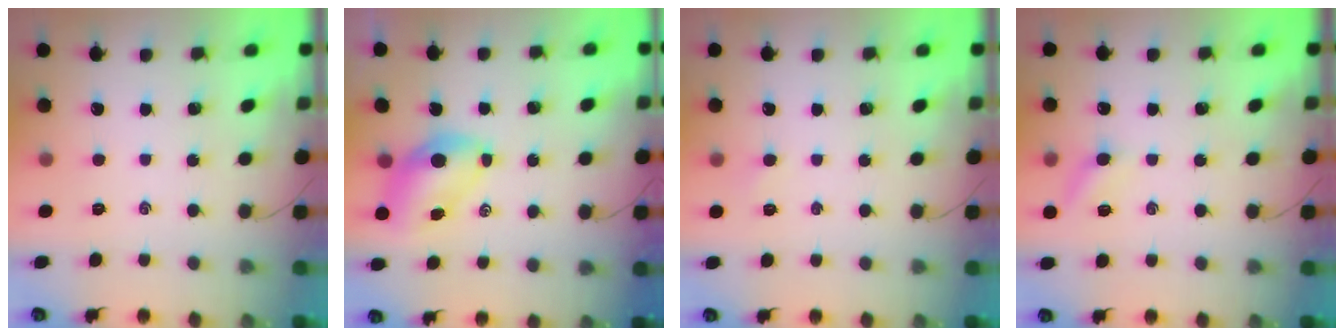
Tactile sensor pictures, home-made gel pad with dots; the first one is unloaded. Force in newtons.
{"total": 6.7, "press": 6.7, "slide": 1.1}
{"total": 1.5, "press": 1.4, "slide": 0.6}
{"total": 5.8, "press": 5.6, "slide": 1.5}